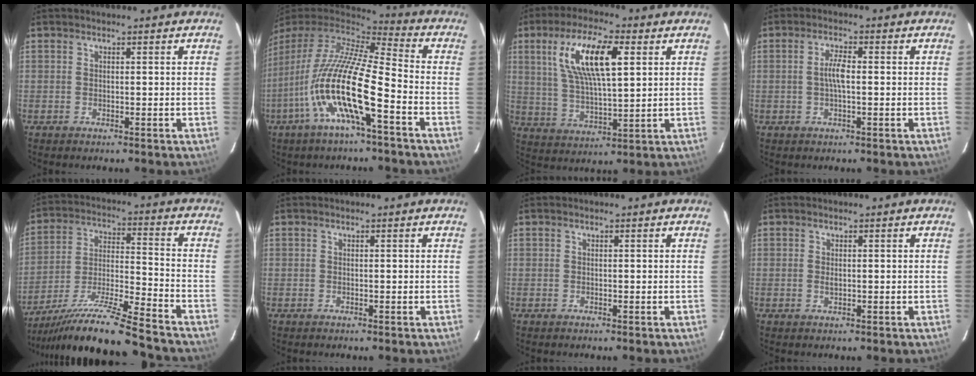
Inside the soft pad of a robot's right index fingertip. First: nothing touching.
{"total": 18.3, "force": [-7.2, 3.2, 16.5], "torque": [-0.297, -0.033, -0.143]}
{"total": 14.1, "force": [4.9, 4.4, 12.4], "torque": [-0.236, 0.012, 0.097]}
{"total": 3.3, "force": [-0.2, 0.7, 3.2], "torque": [-0.062, 0.005, -0.004]}
{"total": 19.0, "force": [-16.2, 0.0, 9.9], "torque": [-0.184, -0.030, -0.273]}
{"total": 0.0}
{"total": 0.0}
{"total": 1.0, "force": [0.0, 0.6, 0.8], "torque": [-0.015, 0.000, 0.000]}